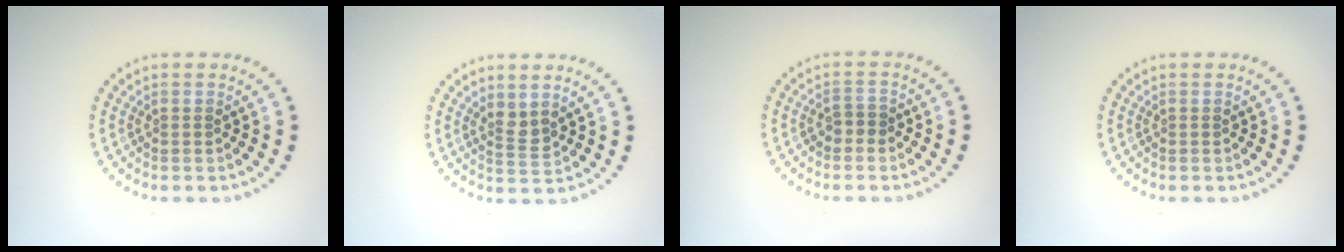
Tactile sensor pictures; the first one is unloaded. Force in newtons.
{"total": 1.7, "press": 1.3, "slide": 1.1}
{"total": 1.2, "press": 1.0, "slide": 0.7}
{"total": 0.0}